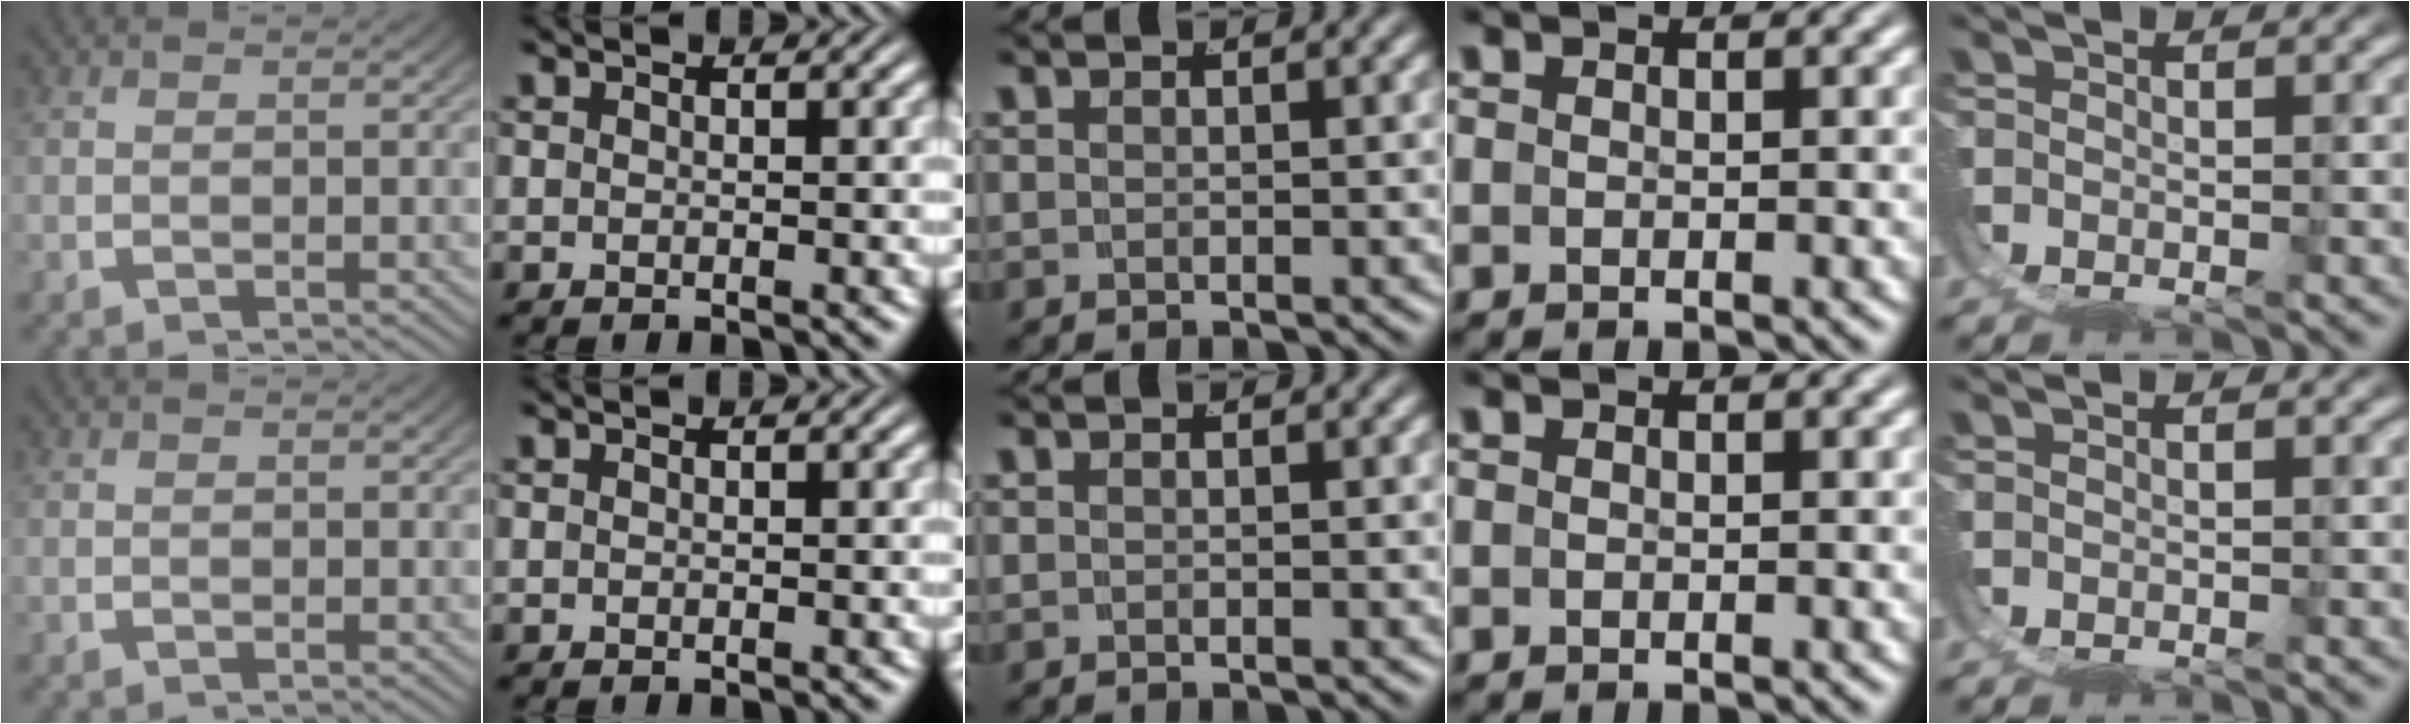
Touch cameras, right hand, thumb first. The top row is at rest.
{}